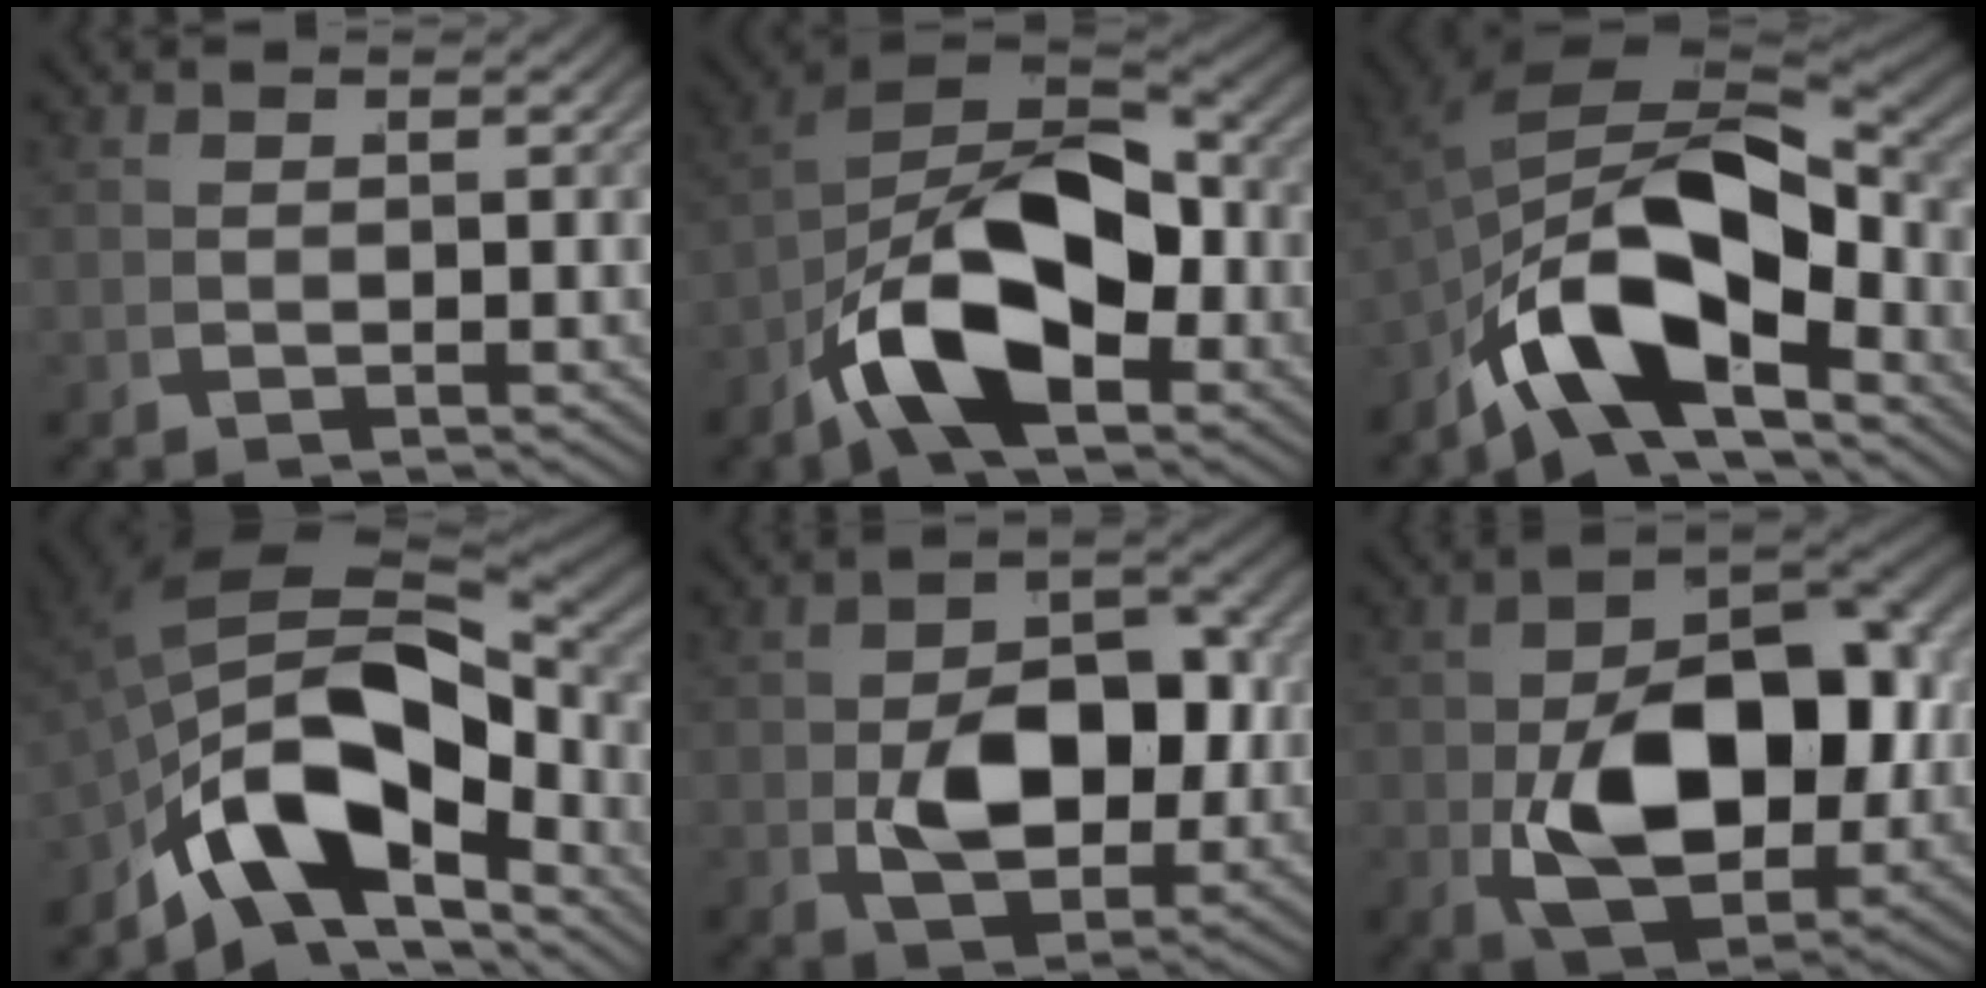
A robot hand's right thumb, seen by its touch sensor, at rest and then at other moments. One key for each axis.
{"total": 14.3, "fx": -1.2, "fy": 8.7, "fz": 11.2, "tx": -0.214, "ty": -0.031, "tz": -0.014}
{"total": 12.6, "fx": -1.8, "fy": 6.5, "fz": 10.6, "tx": -0.199, "ty": -0.023, "tz": -0.015}
{"total": 13.7, "fx": -1.1, "fy": 7.5, "fz": 11.4, "tx": -0.225, "ty": -0.030, "tz": -0.002}
{"total": 8.6, "fx": -0.2, "fy": 5.3, "fz": 6.8, "tx": -0.121, "ty": -0.019, "tz": 0.007}
{"total": 14.0, "fx": -0.8, "fy": 8.4, "fz": 11.1, "tx": -0.219, "ty": -0.034, "tz": 0.006}